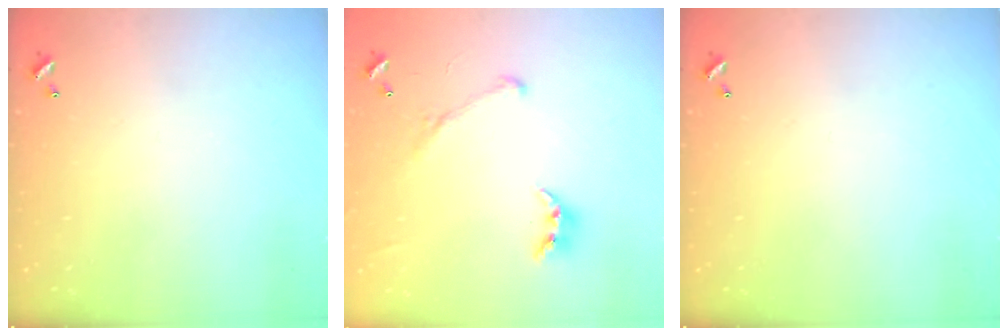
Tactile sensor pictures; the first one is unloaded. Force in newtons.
{"total": 1.6, "press": 1.4, "slide": 0.8}
{"total": 0.0}